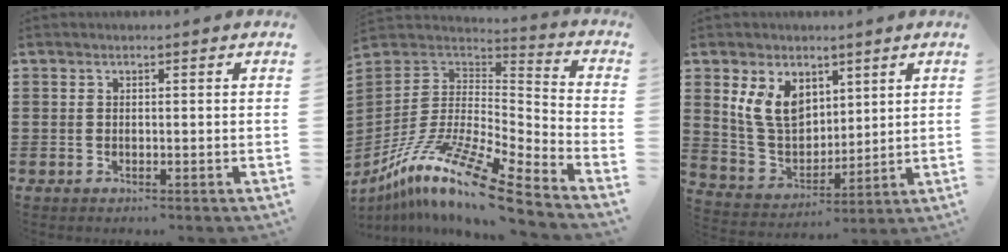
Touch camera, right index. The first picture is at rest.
{"total": 13.6, "force": [-9.3, 2.2, 9.7], "torque": [-0.202, 0.006, -0.183]}
{"total": 8.8, "force": [4.0, 6.2, 4.9], "torque": [-0.134, 0.008, 0.074]}